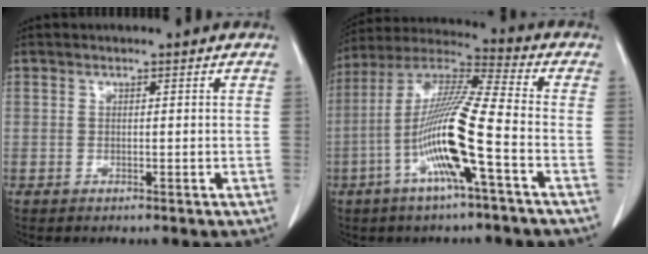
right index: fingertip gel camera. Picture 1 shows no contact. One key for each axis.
{"total": 14.8, "fx": -4.7, "fy": 0.0, "fz": 14.1, "tx": -0.284, "ty": 0.000, "tz": -0.098}